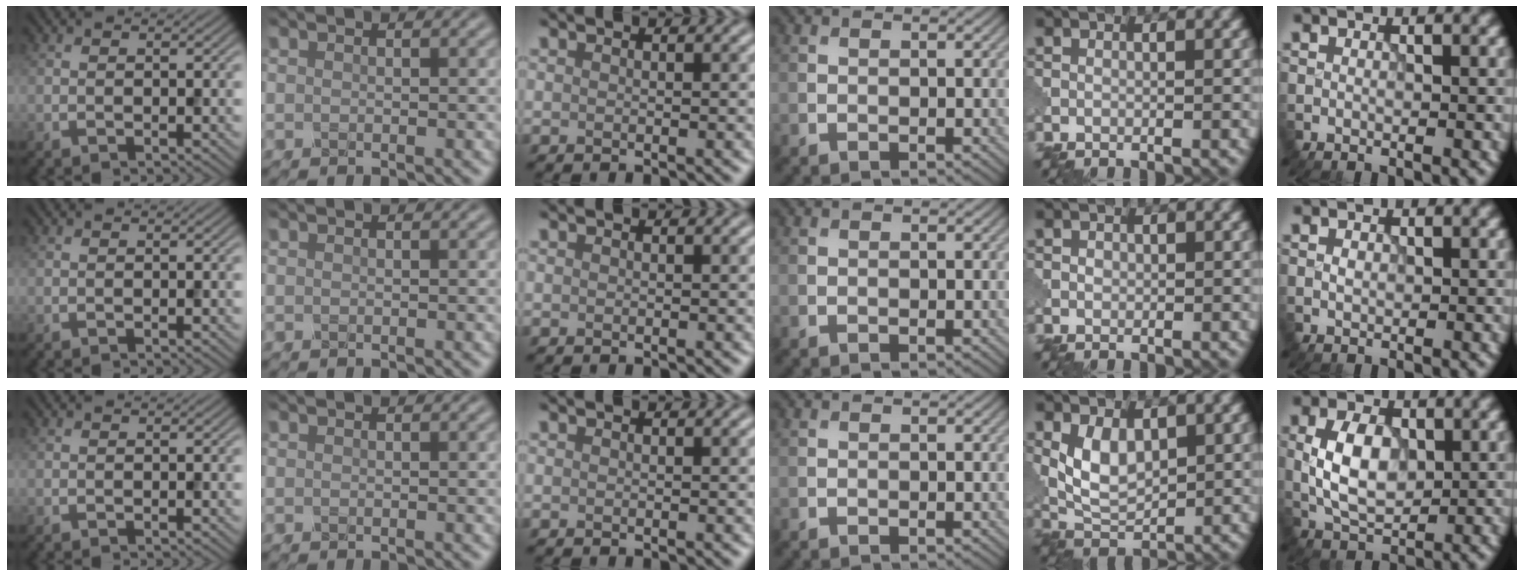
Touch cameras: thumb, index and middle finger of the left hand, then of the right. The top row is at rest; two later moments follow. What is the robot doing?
{"motion": "close", "object": "eyeshadow palette"}